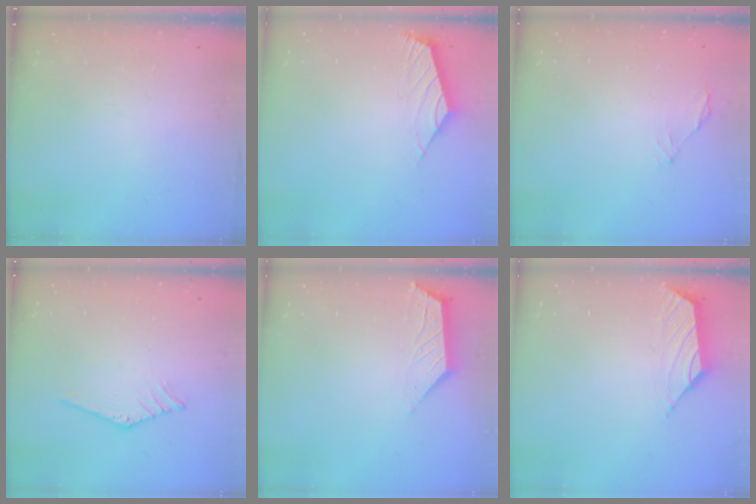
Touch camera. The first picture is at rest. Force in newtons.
{"total": 2.5, "press": 2.4, "slide": 0.6}
{"total": 1.2, "press": 1.0, "slide": 0.5}
{"total": 0.9, "press": 0.9, "slide": 0.1}
{"total": 2.7, "press": 2.7, "slide": 0.5}
{"total": 1.5, "press": 1.4, "slide": 0.6}